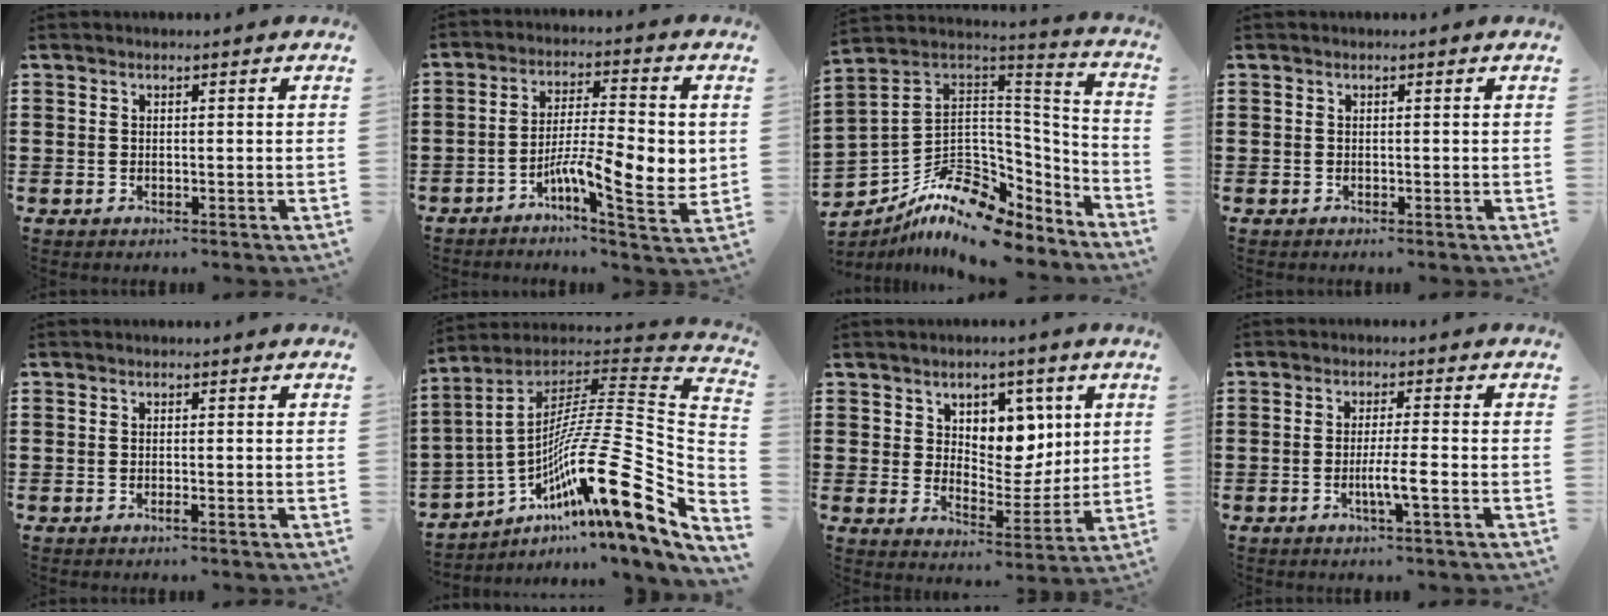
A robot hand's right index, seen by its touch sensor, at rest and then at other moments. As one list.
[{"total": 9.6, "force": [-2.3, 2.8, 8.9], "torque": [-0.148, -0.004, -0.038]}, {"total": 10.7, "force": [-7.1, 6.0, 5.3], "torque": [-0.114, 0.003, -0.130]}, {"total": 0.0}, {"total": 0.8, "force": [-0.4, 0.0, 0.7], "torque": [-0.012, -0.003, -0.008]}, {"total": 17.3, "force": [-6.7, 2.4, 15.8], "torque": [-0.278, -0.031, -0.131]}, {"total": 7.0, "force": [4.0, 5.2, 2.6], "torque": [-0.051, -0.020, 0.067]}, {"total": 4.4, "force": [-1.5, 0.0, 4.1], "torque": [-0.077, -0.012, -0.029]}]